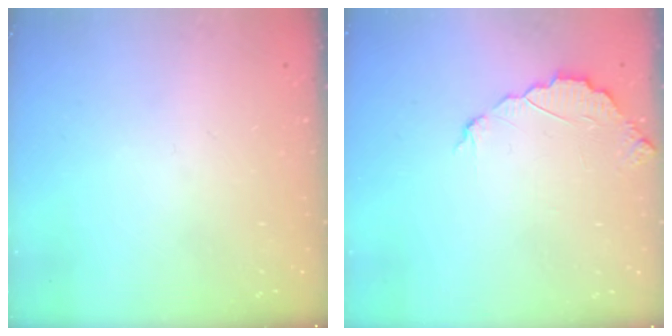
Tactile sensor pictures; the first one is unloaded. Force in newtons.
{"total": 3.7, "press": 3.7, "slide": 0.3}